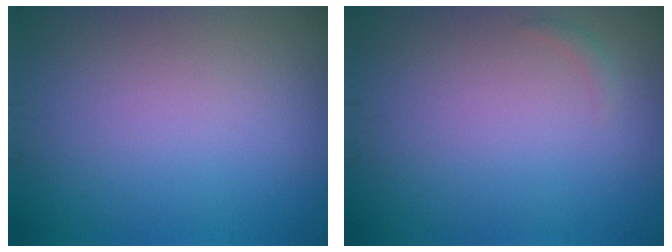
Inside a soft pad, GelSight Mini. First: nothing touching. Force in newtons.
{"total": 0.6, "press": 0.6, "slide": 0.1}